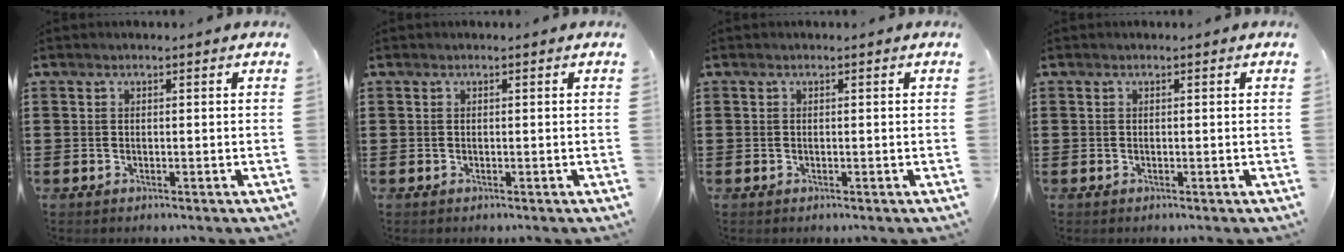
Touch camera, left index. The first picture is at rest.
{"total": 0.0}
{"total": 0.0}
{"total": 0.0}